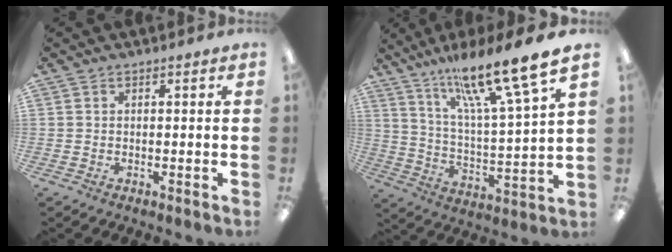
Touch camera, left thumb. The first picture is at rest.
{"total": 19.1, "force": [15.6, 1.8, 10.9], "torque": [-0.194, -0.103, 0.253]}